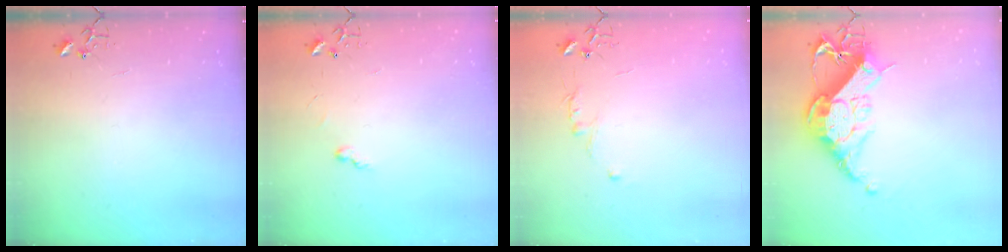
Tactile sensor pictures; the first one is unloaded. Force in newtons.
{"total": 5.2, "press": 5.2, "slide": 0.4}
{"total": 5.5, "press": 5.5, "slide": 0.6}
{"total": 18.5, "press": 18.4, "slide": 1.5}